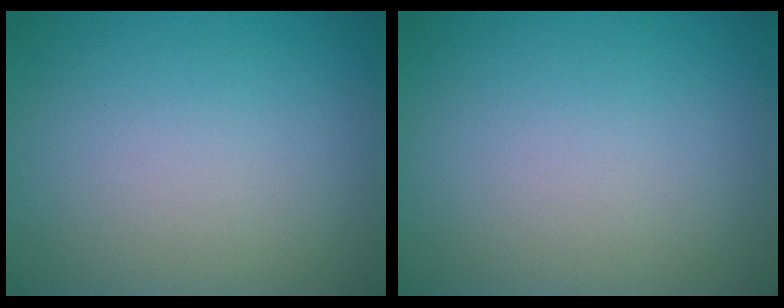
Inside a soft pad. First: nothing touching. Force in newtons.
{"total": 0.0}